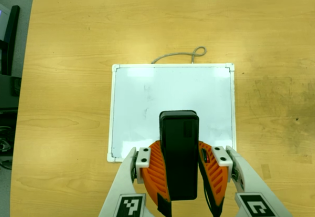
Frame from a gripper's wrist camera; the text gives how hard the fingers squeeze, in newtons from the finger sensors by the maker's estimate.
{"total": 7.5, "left": 6.9, "right": 8.2}